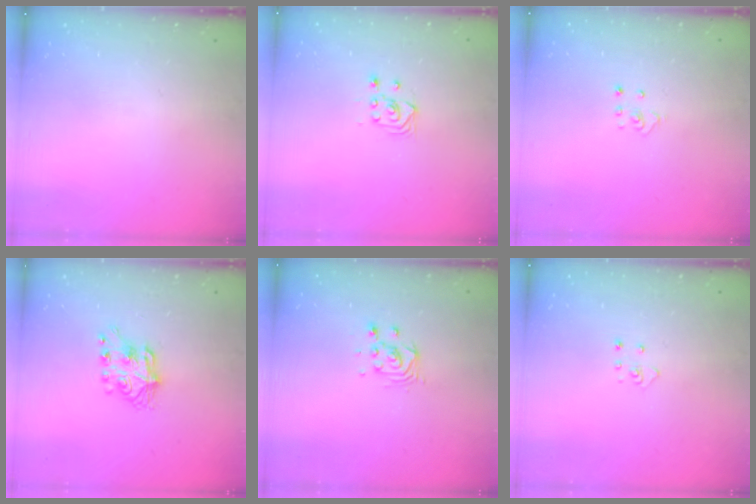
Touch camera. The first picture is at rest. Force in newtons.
{"total": 3.4, "press": 3.0, "slide": 1.6}
{"total": 2.3, "press": 2.3, "slide": 0.2}
{"total": 7.0, "press": 7.0, "slide": 0.2}
{"total": 3.9, "press": 3.9, "slide": 0.2}
{"total": 3.2, "press": 3.2, "slide": 0.2}